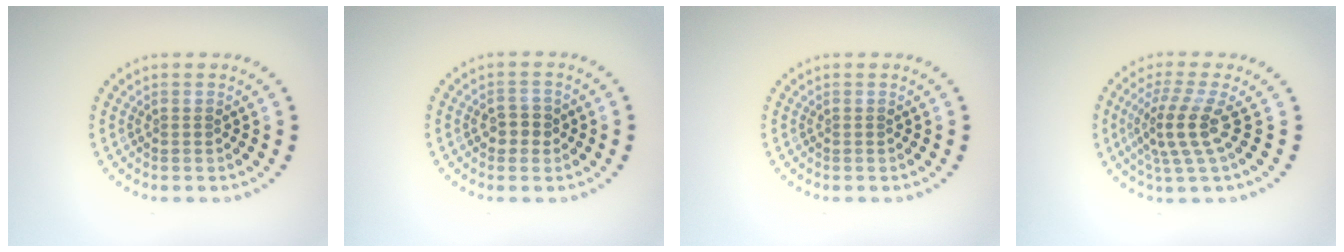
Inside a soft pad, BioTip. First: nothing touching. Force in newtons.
{"total": 1.9, "press": 1.8, "slide": 0.3}
{"total": 0.0}
{"total": 3.6, "press": 2.6, "slide": 2.5}